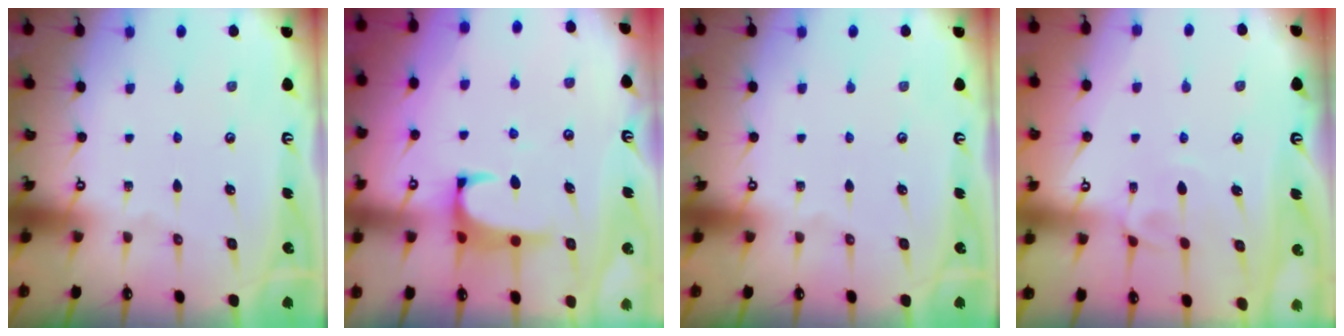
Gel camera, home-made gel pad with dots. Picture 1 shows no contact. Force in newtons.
{"total": 1.6, "press": 1.5, "slide": 0.5}
{"total": 0.0}
{"total": 1.4, "press": 1.0, "slide": 1.0}